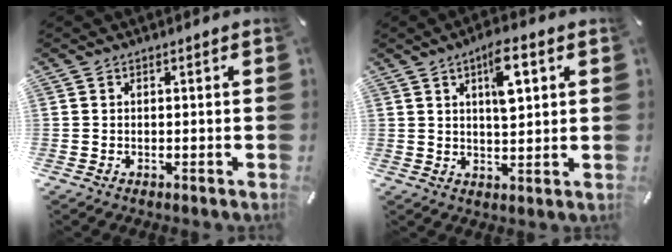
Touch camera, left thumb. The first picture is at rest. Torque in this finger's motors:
{"motor_torque": [1.45, 1.45, 0.92, -0.92, 0.33]}